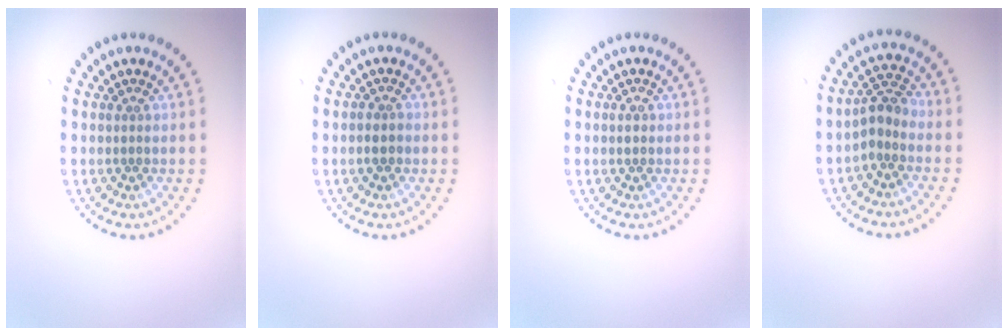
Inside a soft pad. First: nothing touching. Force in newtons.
{"total": 1.3, "press": 1.3, "slide": 0.4}
{"total": 1.0, "press": 1.0, "slide": 0.2}
{"total": 2.4, "press": 2.0, "slide": 1.4}